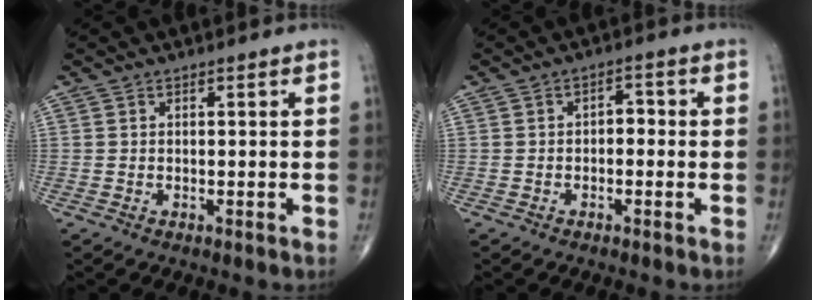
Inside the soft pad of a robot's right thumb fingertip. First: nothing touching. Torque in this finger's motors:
{"motor_torque": [-0.17, 0.43, 0.30, -0.11, 0.07]}